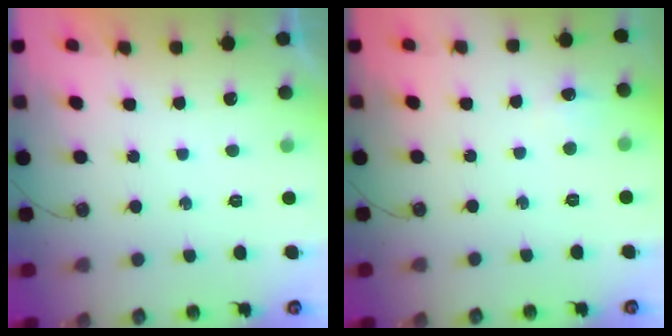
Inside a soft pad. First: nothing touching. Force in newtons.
{"total": 5.4, "press": 5.4, "slide": 0.7}